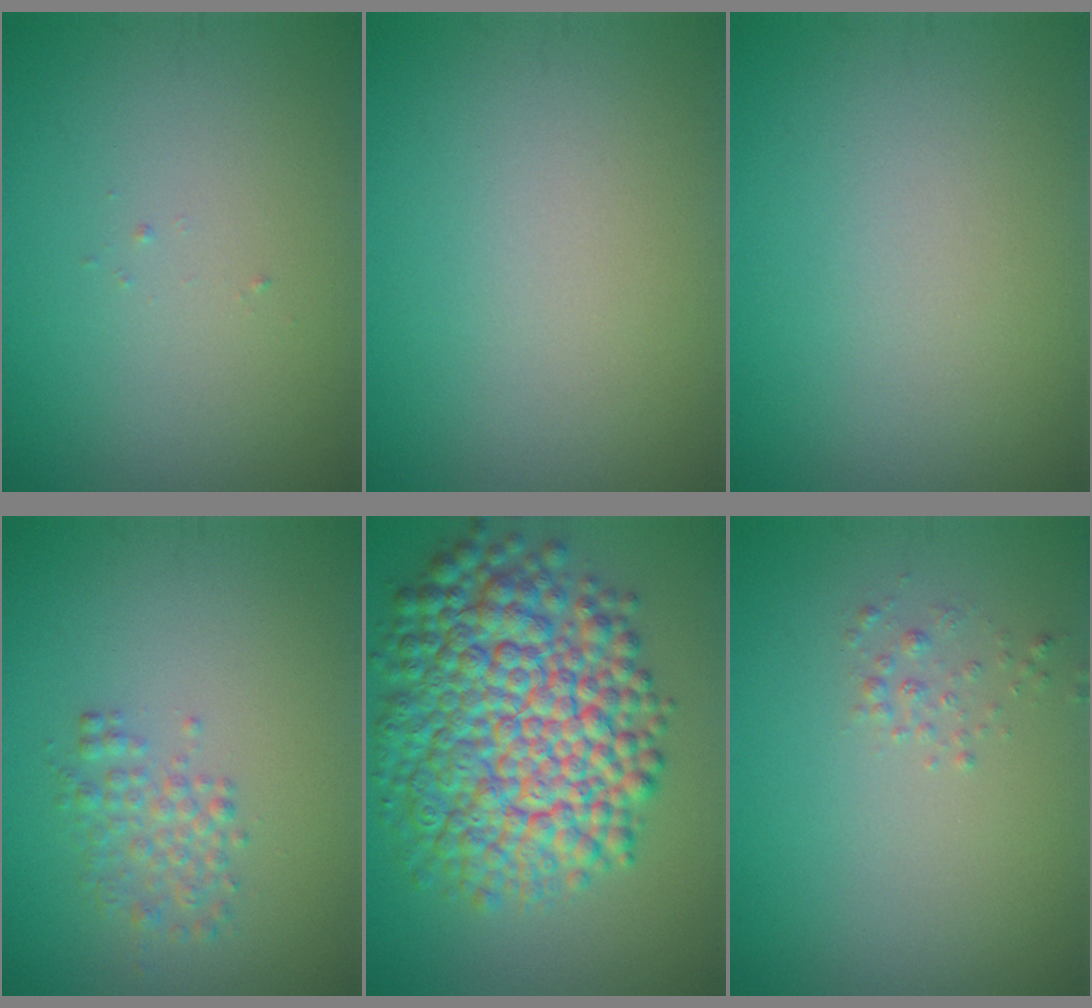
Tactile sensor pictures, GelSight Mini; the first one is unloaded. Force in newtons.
{"total": 0.0}
{"total": 0.0}
{"total": 2.0, "press": 2.0, "slide": 0.0}
{"total": 12.2, "press": 12.2, "slide": 0.3}
{"total": 1.0, "press": 1.0, "slide": 0.1}